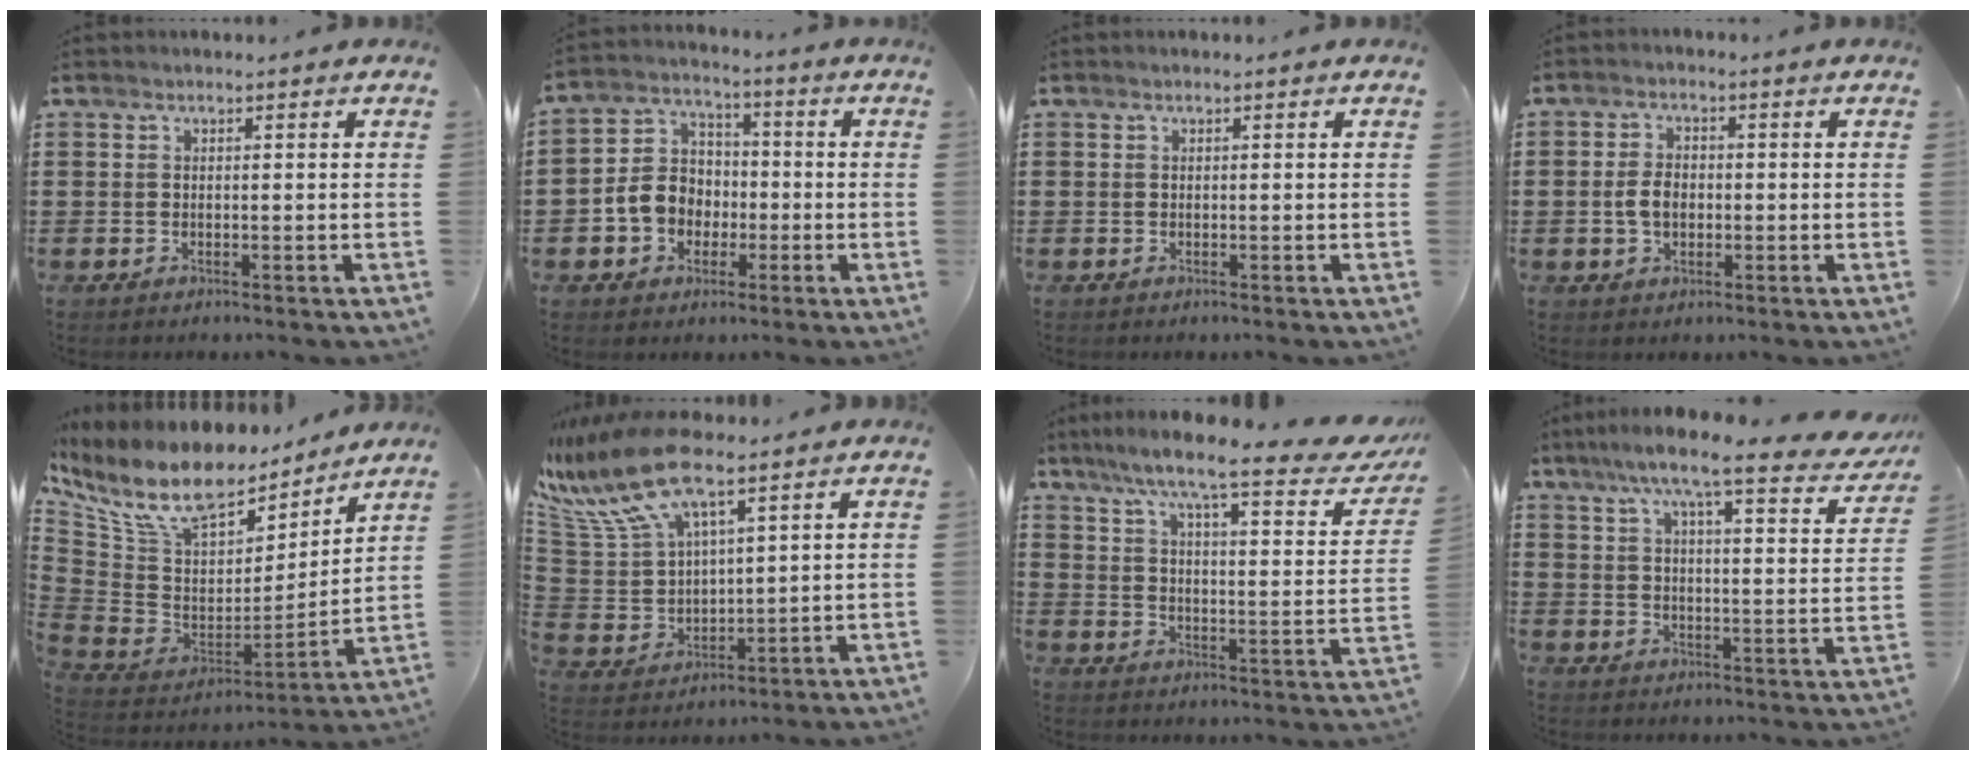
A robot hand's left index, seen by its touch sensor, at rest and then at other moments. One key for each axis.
{"total": 7.3, "fx": -1.9, "fy": 6.4, "fz": 3.0, "tx": -0.088, "ty": 0.021, "tz": -0.039}
{"total": 0.0}
{"total": 4.0, "fx": -0.4, "fy": 2.5, "fz": 3.1, "tx": -0.074, "ty": 0.001, "tz": -0.012}
{"total": 11.7, "fx": 8.2, "fy": 4.9, "fz": 6.7, "tx": -0.167, "ty": -0.049, "tz": 0.149}
{"total": 13.3, "fx": 9.3, "fy": 4.1, "fz": 8.5, "tx": -0.213, "ty": -0.031, "tz": 0.162}
{"total": 8.7, "fx": 6.8, "fy": 0.0, "fz": 5.4, "tx": -0.116, "ty": -0.050, "tz": 0.101}
{"total": 8.7, "fx": 7.0, "fy": 0.1, "fz": 5.2, "tx": -0.110, "ty": -0.041, "tz": 0.111}